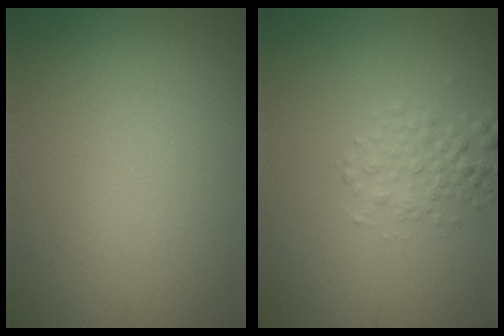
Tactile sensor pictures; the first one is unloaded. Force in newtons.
{"total": 2.2, "press": 2.2, "slide": 0.1}